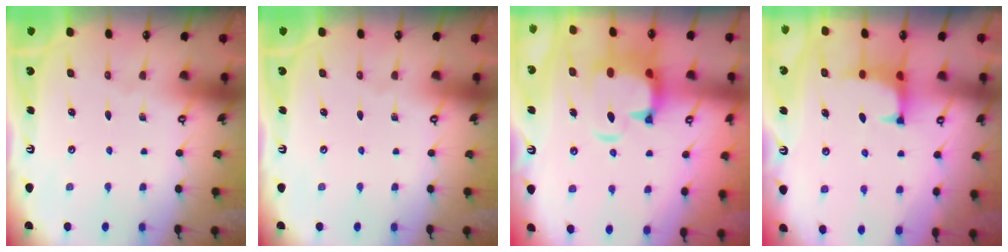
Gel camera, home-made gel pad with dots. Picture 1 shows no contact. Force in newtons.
{"total": 0.0}
{"total": 7.5, "press": 7.2, "slide": 1.9}
{"total": 1.4, "press": 1.3, "slide": 0.5}